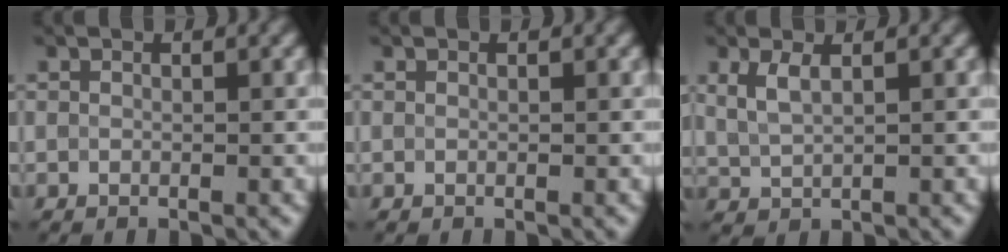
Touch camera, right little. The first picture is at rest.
{"total": 0.0}
{"total": 2.1, "force": [1.0, 0.8, 1.6], "torque": [-0.040, -0.001, 0.026]}